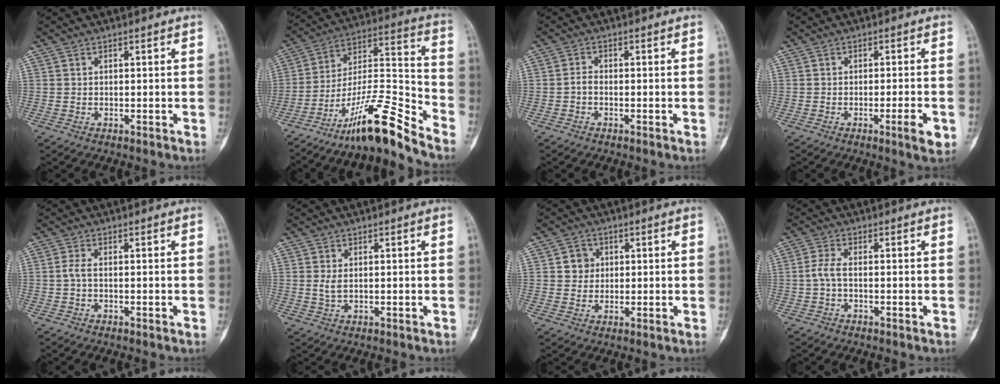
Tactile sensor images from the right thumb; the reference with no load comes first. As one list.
[{"total": 16.7, "force": [-13.0, 1.9, 10.3], "torque": [-0.182, 0.109, -0.226]}, {"total": 1.4, "force": [-0.6, 0.7, 1.0], "torque": [-0.019, 0.004, -0.017]}, {"total": 4.5, "force": [-1.7, 0.5, 4.1], "torque": [-0.059, 0.000, -0.025]}, {"total": 1.4, "force": [-0.3, 0.3, 1.4], "torque": [-0.030, 0.000, -0.009]}, {"total": 1.6, "force": [0.2, 0.7, 1.4], "torque": [-0.031, 0.001, 0.009]}, {"total": 3.5, "force": [0.8, 3.3, 1.0], "torque": [0.005, 0.002, 0.009]}, {"total": 2.5, "force": [-0.6, 0.7, 2.3], "torque": [-0.056, 0.001, -0.017]}]